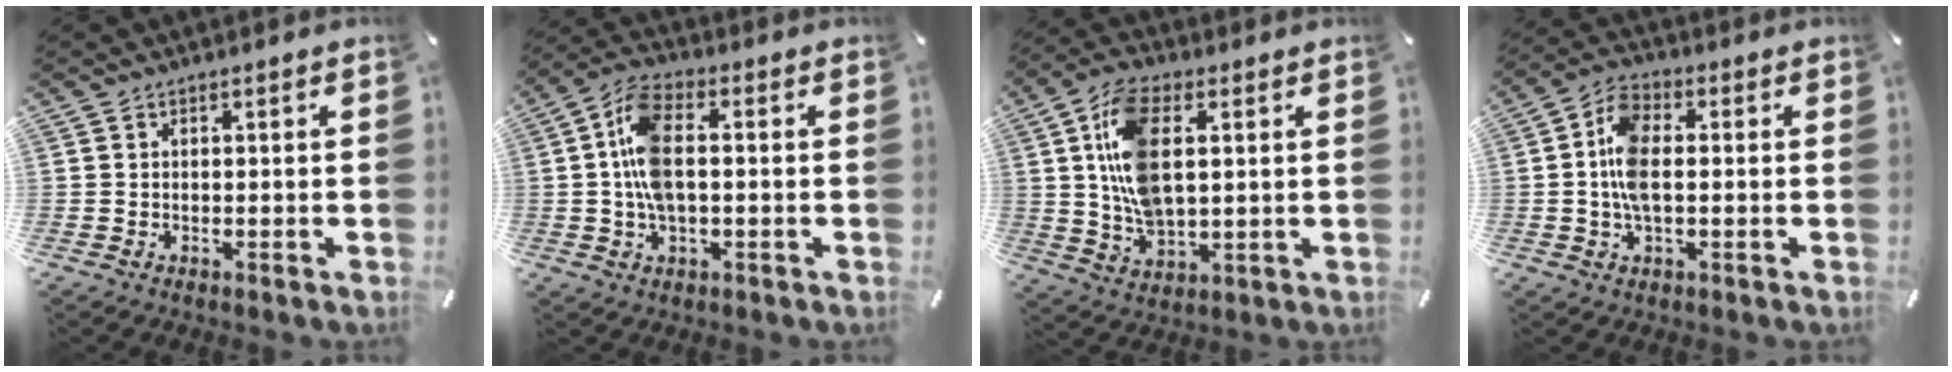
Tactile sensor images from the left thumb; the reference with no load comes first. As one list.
[{"total": 10.4, "force": [0.1, 5.5, 8.8], "torque": [-0.195, 0.001, -0.001]}, {"total": 13.4, "force": [3.0, 7.3, 10.9], "torque": [-0.233, 0.001, 0.053]}, {"total": 8.7, "force": [-0.2, 4.6, 7.4], "torque": [-0.163, 0.003, -0.007]}]